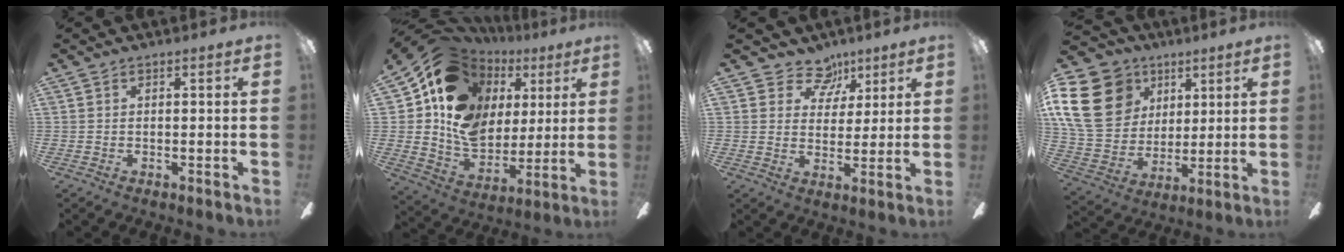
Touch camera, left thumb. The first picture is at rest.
{"total": 19.0, "force": [6.8, 15.1, 9.3], "torque": [-0.204, -0.047, 0.128]}
{"total": 8.9, "force": [5.5, 6.4, 2.8], "torque": [-0.042, -0.027, 0.102]}
{"total": 21.4, "force": [7.6, 17.0, 10.6], "torque": [-0.225, -0.017, 0.147]}